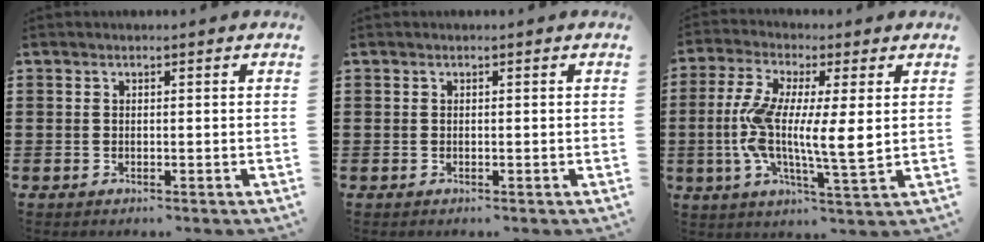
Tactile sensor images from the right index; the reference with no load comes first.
{"total": 0.0}
{"total": 10.1, "force": [0.0, 2.5, 9.8], "torque": [-0.203, -0.005, -0.004]}